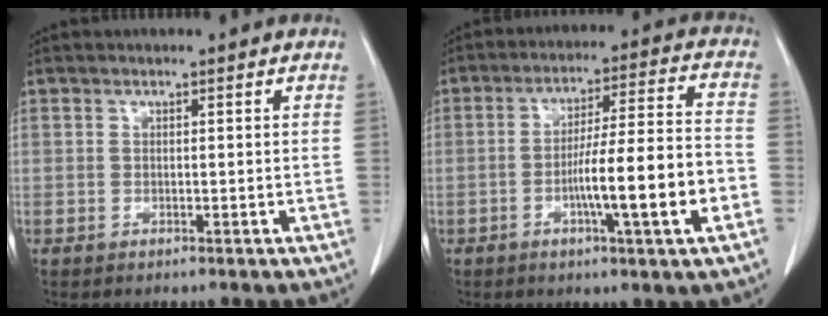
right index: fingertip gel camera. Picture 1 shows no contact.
{"total": 13.3, "force": [-4.1, 0.1, 12.7], "torque": [-0.204, 0.004, -0.066]}